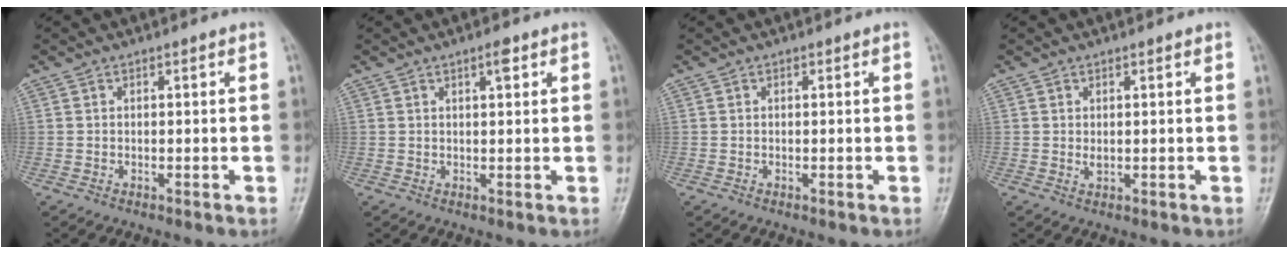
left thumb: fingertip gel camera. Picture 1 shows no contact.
{"total": 2.1, "force": [1.2, 0.6, 1.7], "torque": [-0.022, -0.004, 0.017]}
{"total": 0.0}
{"total": 1.8, "force": [0.7, 0.7, 1.5], "torque": [-0.022, -0.002, 0.013]}